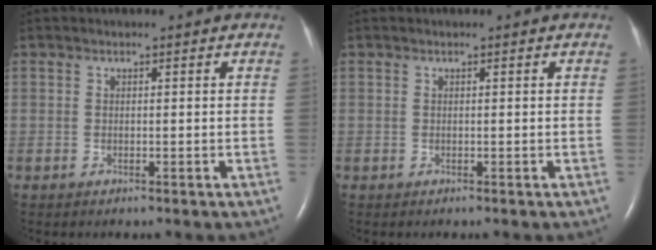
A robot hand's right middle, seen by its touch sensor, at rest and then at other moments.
{"total": 0.0}